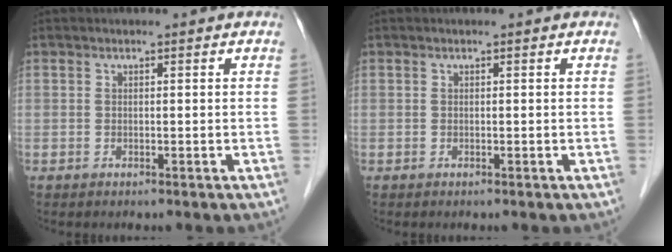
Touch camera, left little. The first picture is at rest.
{"total": 0.0}